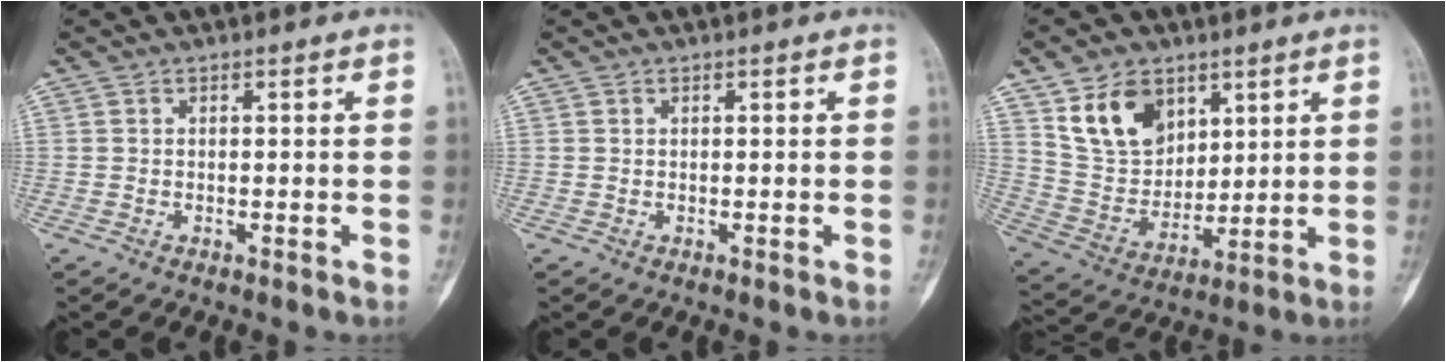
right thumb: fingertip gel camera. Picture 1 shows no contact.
{"total": 0.0}
{"total": 13.1, "force": [6.8, 9.1, 6.5], "torque": [-0.087, -0.036, 0.142]}